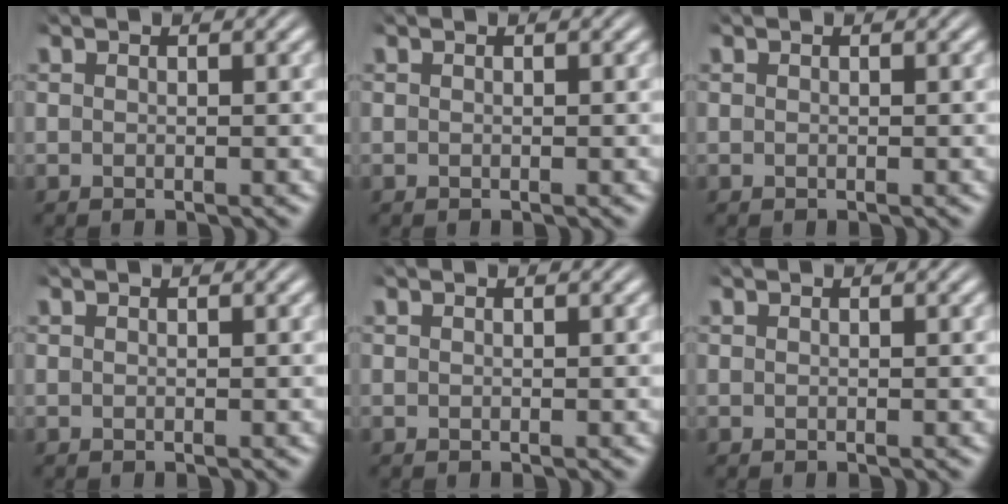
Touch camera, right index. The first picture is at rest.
{"total": 0.0}
{"total": 0.0}
{"total": 0.0}
{"total": 0.0}
{"total": 0.0}